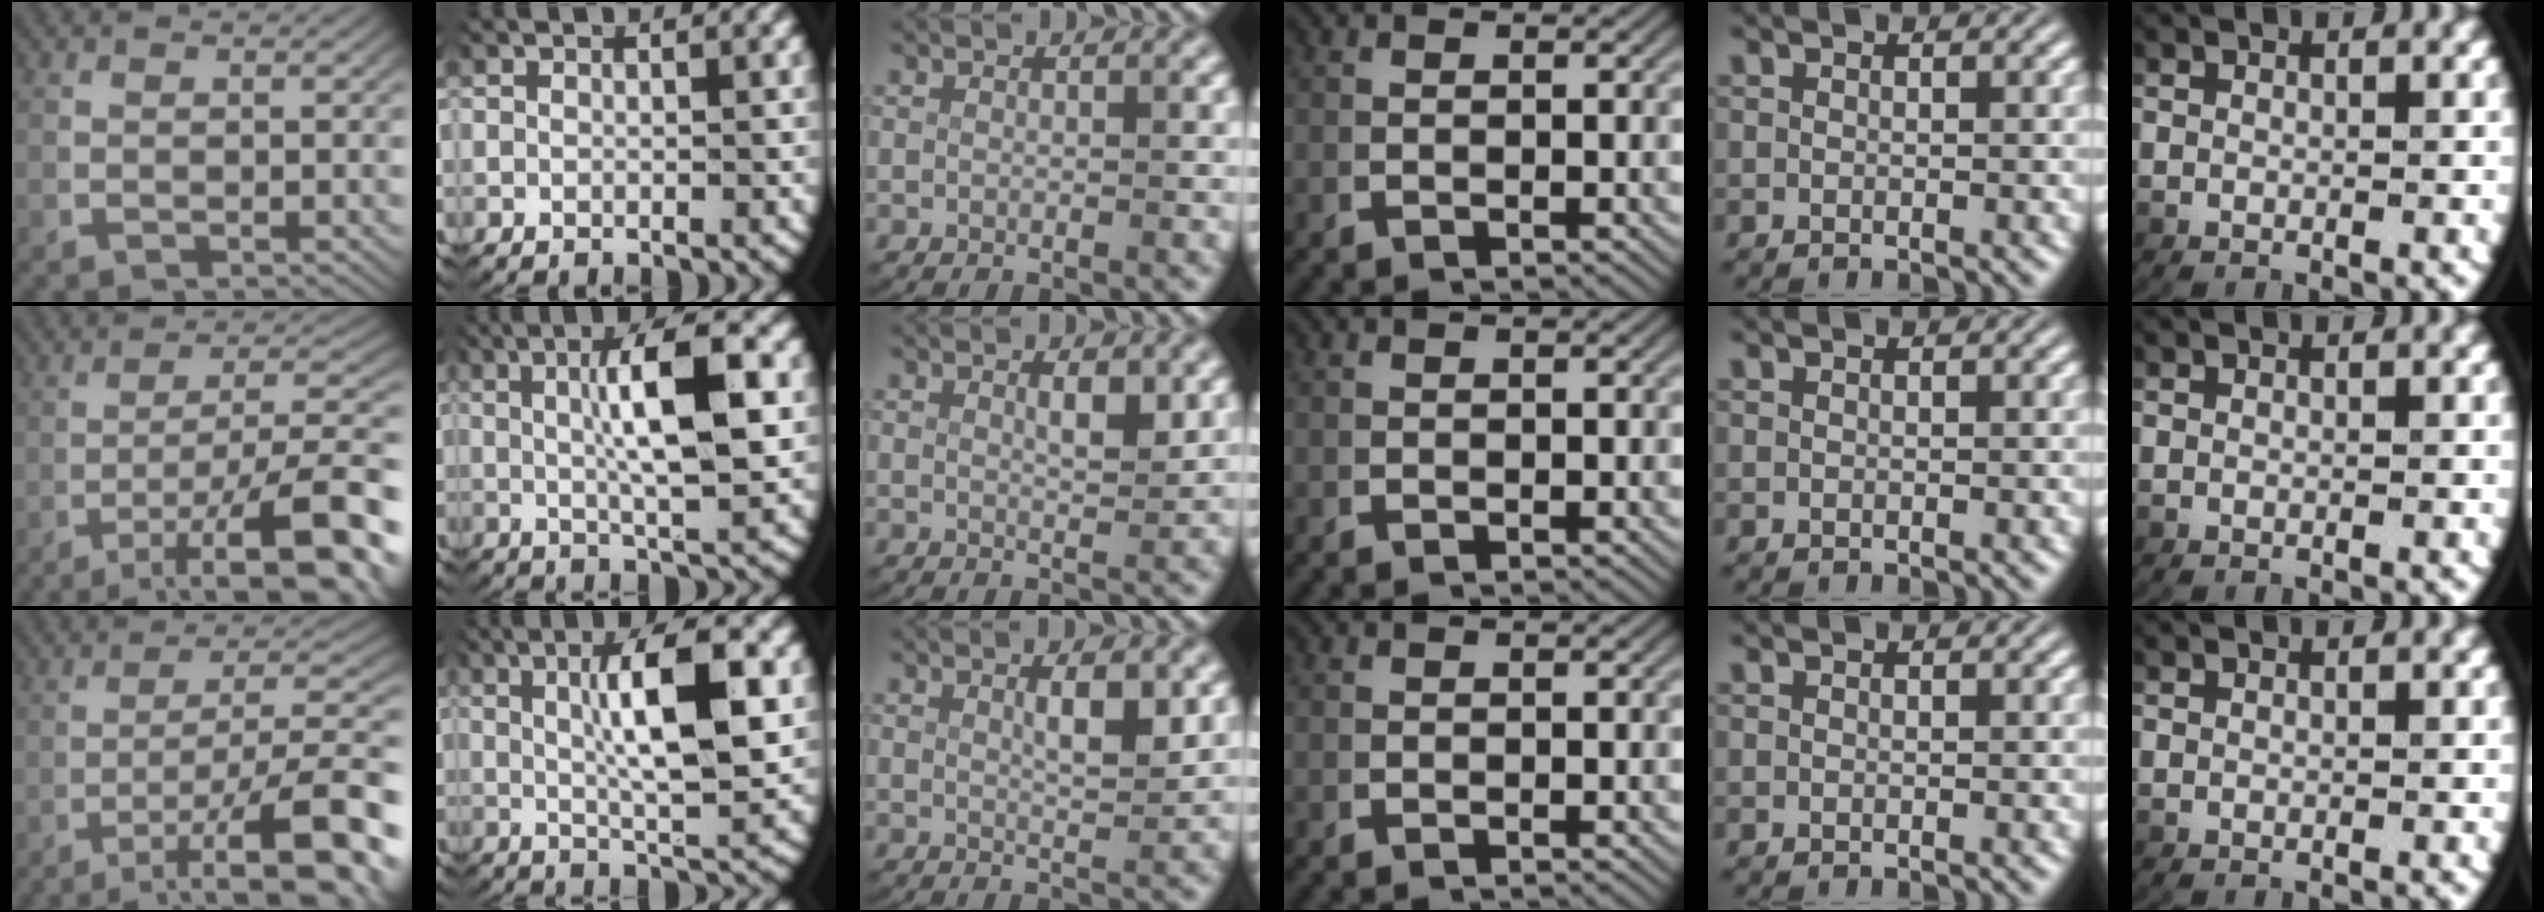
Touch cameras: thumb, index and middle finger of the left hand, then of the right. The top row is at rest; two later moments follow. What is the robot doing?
{"motion": "lift_and_place", "object": "plastic wrap"}